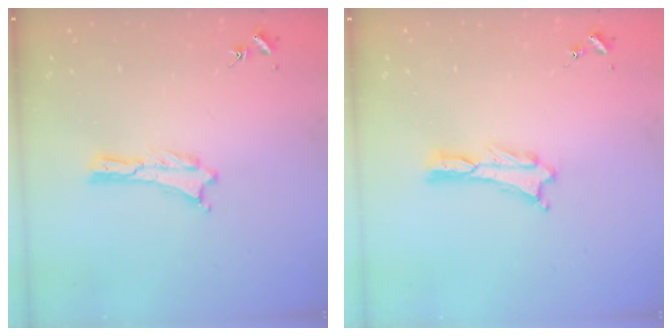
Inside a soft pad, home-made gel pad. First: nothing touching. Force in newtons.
{"total": 0.0}